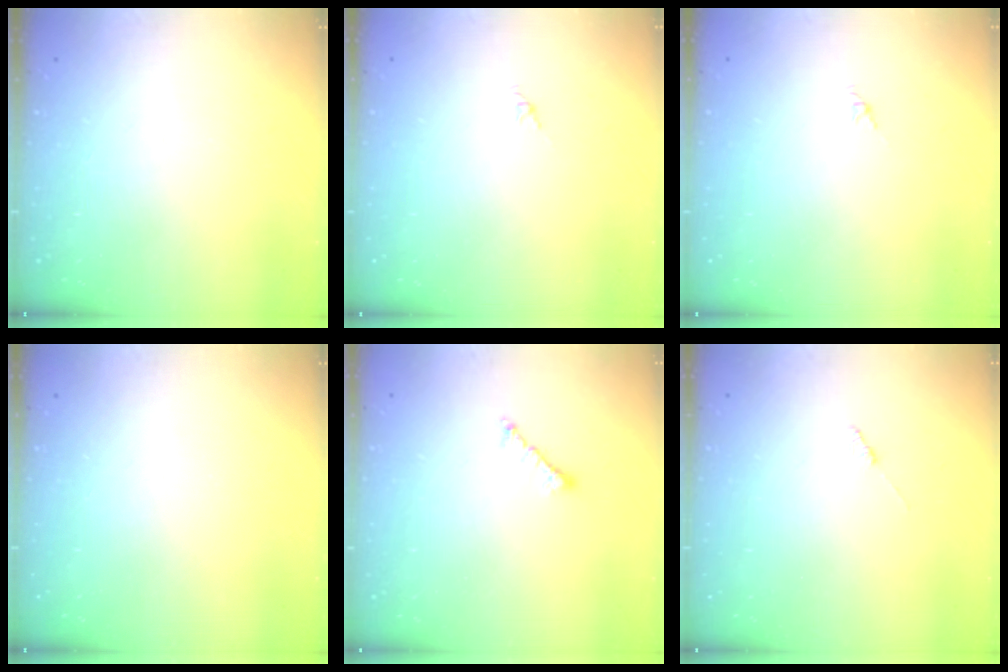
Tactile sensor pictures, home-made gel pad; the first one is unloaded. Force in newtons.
{"total": 0.0}
{"total": 0.0}
{"total": 0.0}
{"total": 2.0, "press": 1.9, "slide": 0.5}
{"total": 0.9, "press": 0.8, "slide": 0.2}